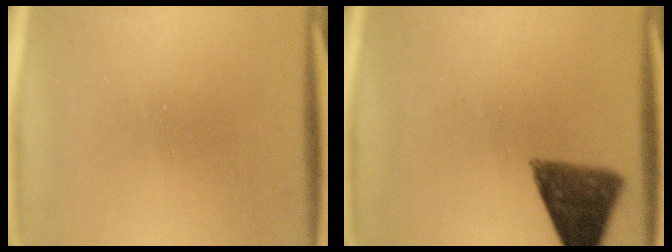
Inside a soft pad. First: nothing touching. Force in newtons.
{"total": 8.6}